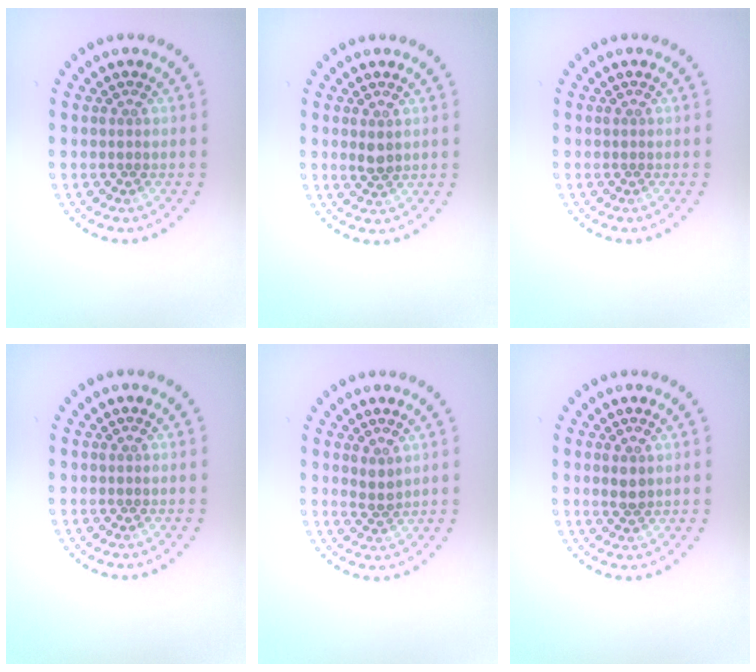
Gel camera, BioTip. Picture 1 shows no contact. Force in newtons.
{"total": 1.2, "press": 1.2, "slide": 0.3}
{"total": 0.0}
{"total": 0.0}
{"total": 1.4, "press": 1.1, "slide": 0.8}
{"total": 1.4, "press": 1.4, "slide": 0.2}